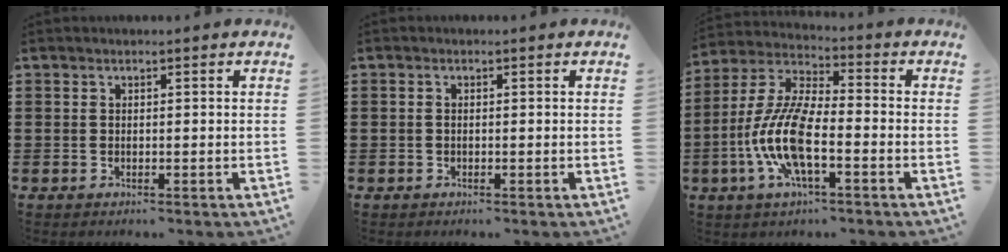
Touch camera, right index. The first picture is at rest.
{"total": 0.0}
{"total": 10.7, "force": [-3.6, 3.6, 9.5], "torque": [-0.227, -0.009, -0.073]}